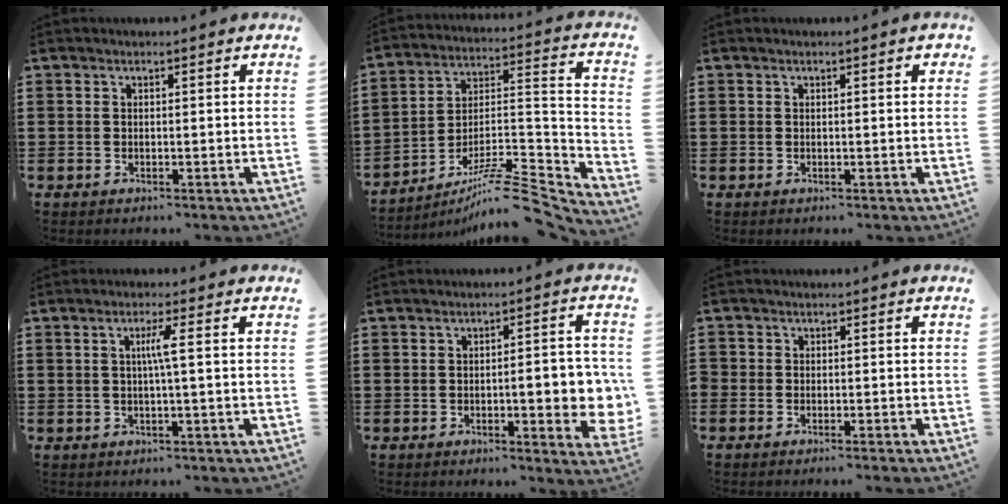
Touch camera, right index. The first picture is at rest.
{"total": 8.9, "force": [-7.1, 1.6, 5.2], "torque": [-0.088, 0.004, -0.140]}
{"total": 0.0}
{"total": 2.9, "force": [0.1, -0.3, 2.9], "torque": [-0.054, -0.004, -0.004]}
{"total": 6.9, "force": [-1.1, 1.8, 6.5], "torque": [-0.084, -0.007, -0.021]}
{"total": 1.3, "force": [-1.3, 0.1, 0.0], "torque": [-0.004, 0.003, -0.028]}